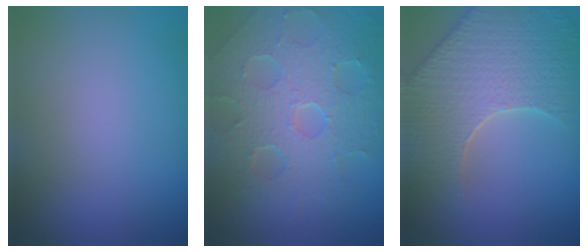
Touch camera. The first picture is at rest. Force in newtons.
{"total": 8.6, "press": 5.9, "slide": 6.2}
{"total": 8.6, "press": 6.4, "slide": 5.7}